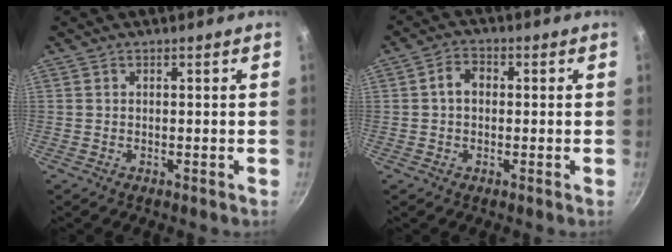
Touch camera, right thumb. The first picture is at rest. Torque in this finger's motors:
{"motor_torque": [0.20, 1.21, 0.56, -0.40, 0.00]}